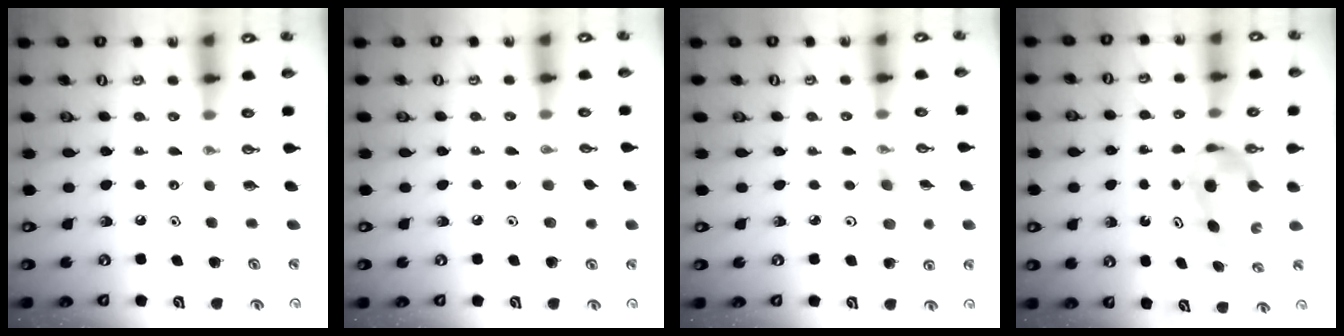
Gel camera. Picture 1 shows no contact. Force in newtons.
{"total": 6.2, "press": 6.1, "slide": 1.0}
{"total": 2.9, "press": 2.6, "slide": 1.4}
{"total": 6.1, "press": 5.6, "slide": 2.4}